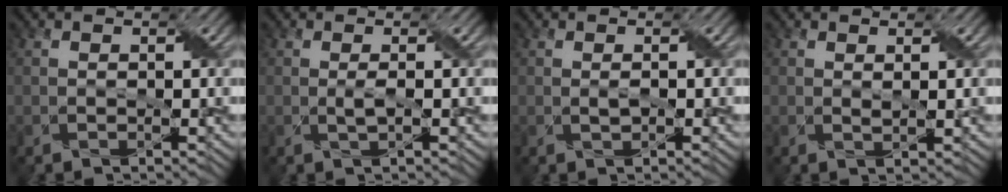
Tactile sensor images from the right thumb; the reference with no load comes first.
{"total": 1.1, "force": [0.1, 0.0, 1.1], "torque": [-0.026, 0.005, 0.000]}
{"total": 0.8, "force": [0.1, 0.3, 0.7], "torque": [-0.016, 0.001, 0.002]}
{"total": 0.8, "force": [0.6, 0.0, 0.5], "torque": [-0.015, 0.000, 0.012]}